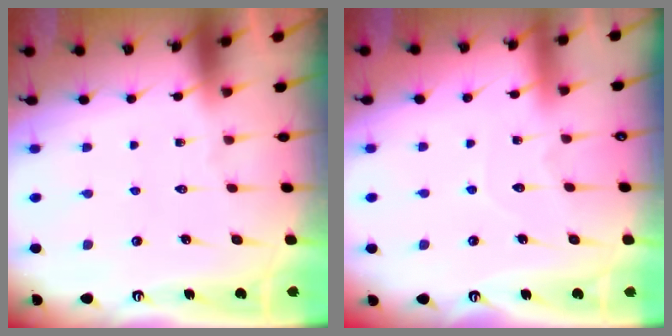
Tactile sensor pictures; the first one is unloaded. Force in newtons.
{"total": 4.5, "press": 4.5, "slide": 0.5}